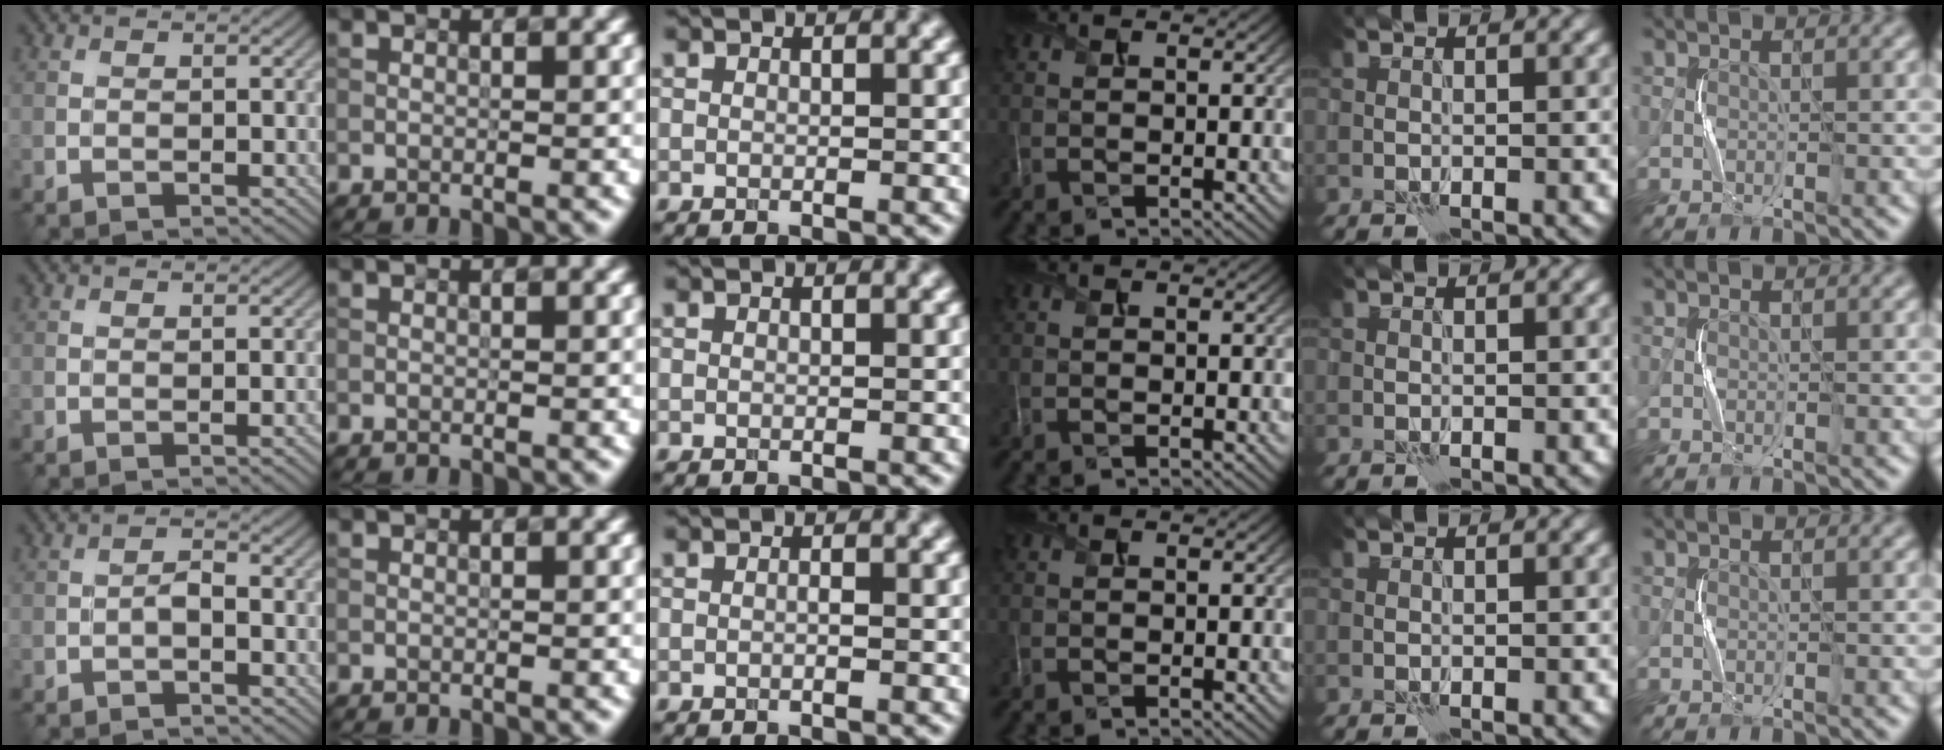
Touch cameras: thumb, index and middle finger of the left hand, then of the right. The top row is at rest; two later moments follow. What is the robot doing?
{"motion": "squeeze", "object": "paper clamp"}